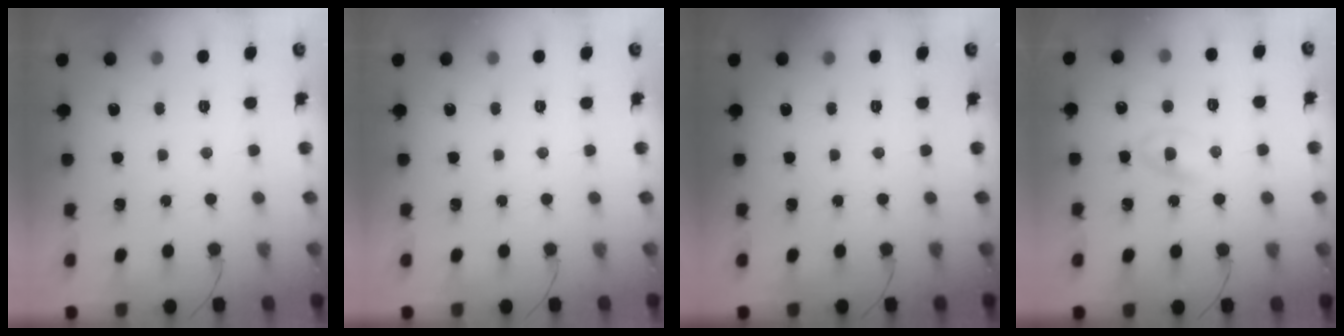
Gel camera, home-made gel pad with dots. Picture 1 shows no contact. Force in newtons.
{"total": 0.0}
{"total": 0.0}
{"total": 1.9, "press": 1.7, "slide": 0.8}